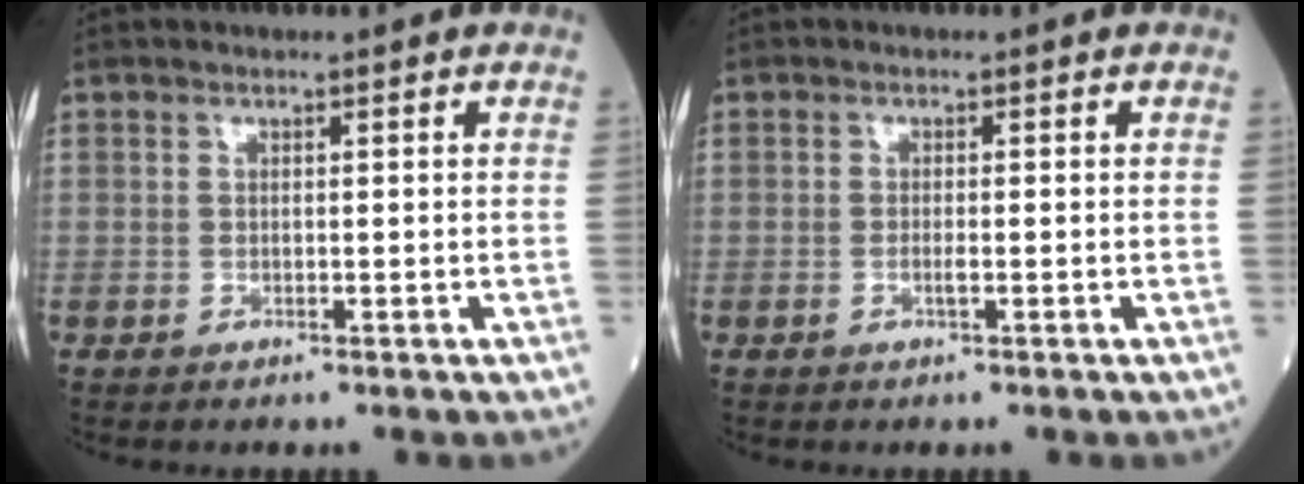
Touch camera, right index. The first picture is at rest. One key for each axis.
{"total": 0.9, "fx": -0.3, "fy": 0.0, "fz": 0.8, "tx": -0.021, "ty": -0.001, "tz": -0.007}